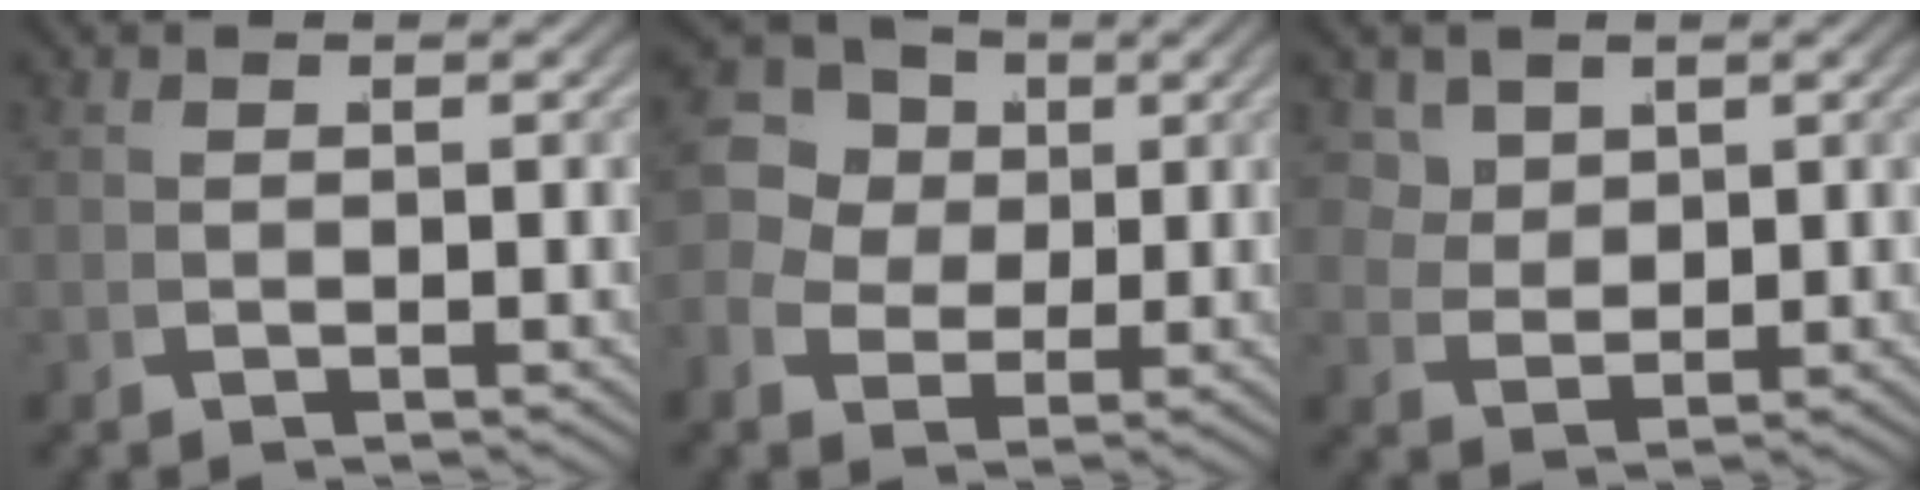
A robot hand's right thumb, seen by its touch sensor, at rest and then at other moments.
{"total": 8.8, "force": [2.4, 7.3, 4.4], "torque": [-0.086, -0.004, 0.031]}
{"total": 2.5, "force": [1.8, 1.5, 1.1], "torque": [-0.022, -0.013, 0.049]}